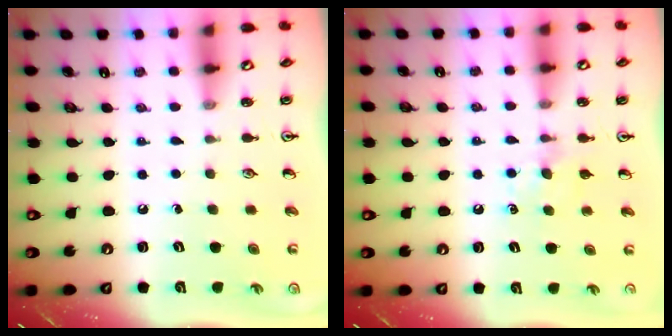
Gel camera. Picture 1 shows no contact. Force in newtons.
{"total": 4.8, "press": 4.7, "slide": 0.7}